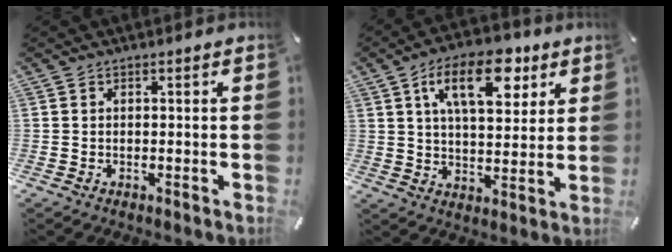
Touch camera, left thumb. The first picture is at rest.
{"total": 15.2, "force": [7.5, 7.7, 10.7], "torque": [-0.158, -0.016, 0.125]}